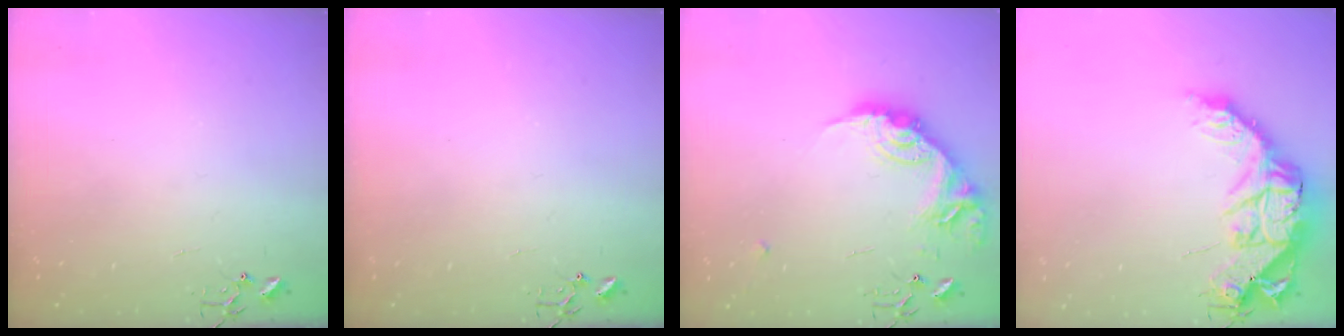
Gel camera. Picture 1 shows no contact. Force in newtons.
{"total": 0.0}
{"total": 17.6, "press": 17.6, "slide": 0.8}
{"total": 16.2, "press": 16.2, "slide": 1.5}